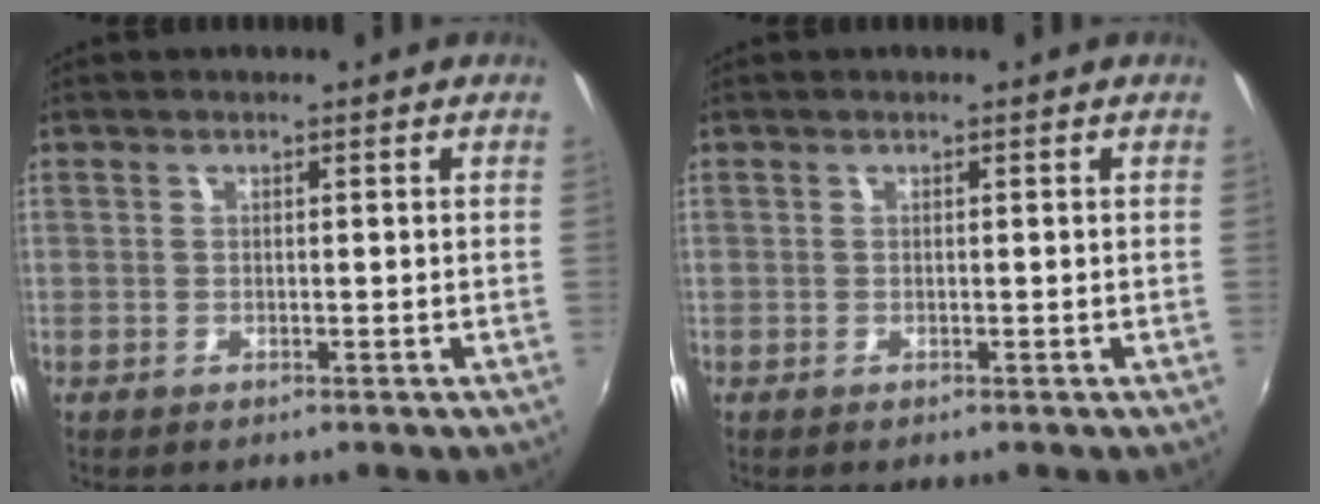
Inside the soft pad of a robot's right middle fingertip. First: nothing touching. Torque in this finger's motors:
{"motor_torque": [0.04, -0.21, 0.03, 0.00]}